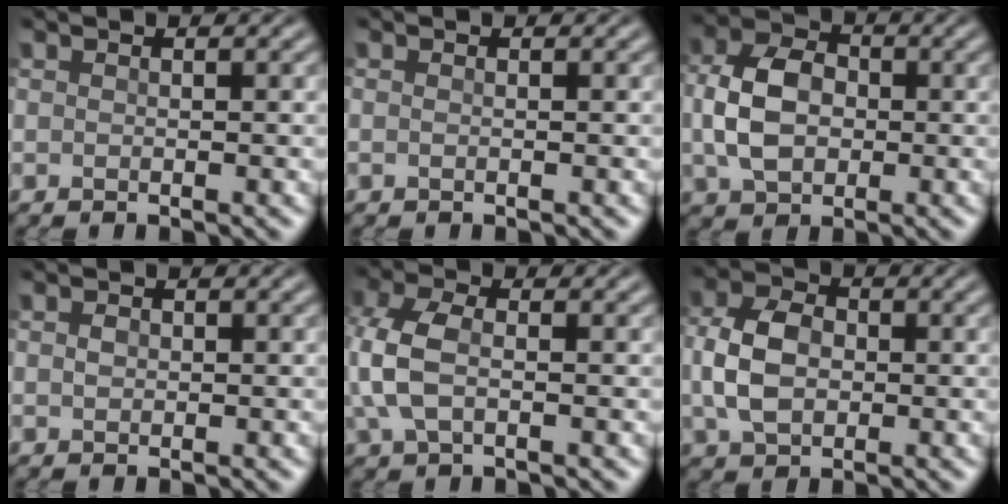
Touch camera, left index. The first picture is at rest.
{"total": 0.0}
{"total": 6.2, "force": [-0.2, 4.5, 4.2], "torque": [-0.088, 0.006, -0.010]}
{"total": 0.9, "force": [0.1, 0.7, 0.5], "torque": [-0.012, -0.001, 0.002]}
{"total": 5.3, "force": [0.1, 3.3, 4.2], "torque": [-0.109, 0.005, -0.006]}
{"total": 5.5, "force": [-0.2, 3.9, 3.8], "torque": [-0.082, 0.003, -0.008]}